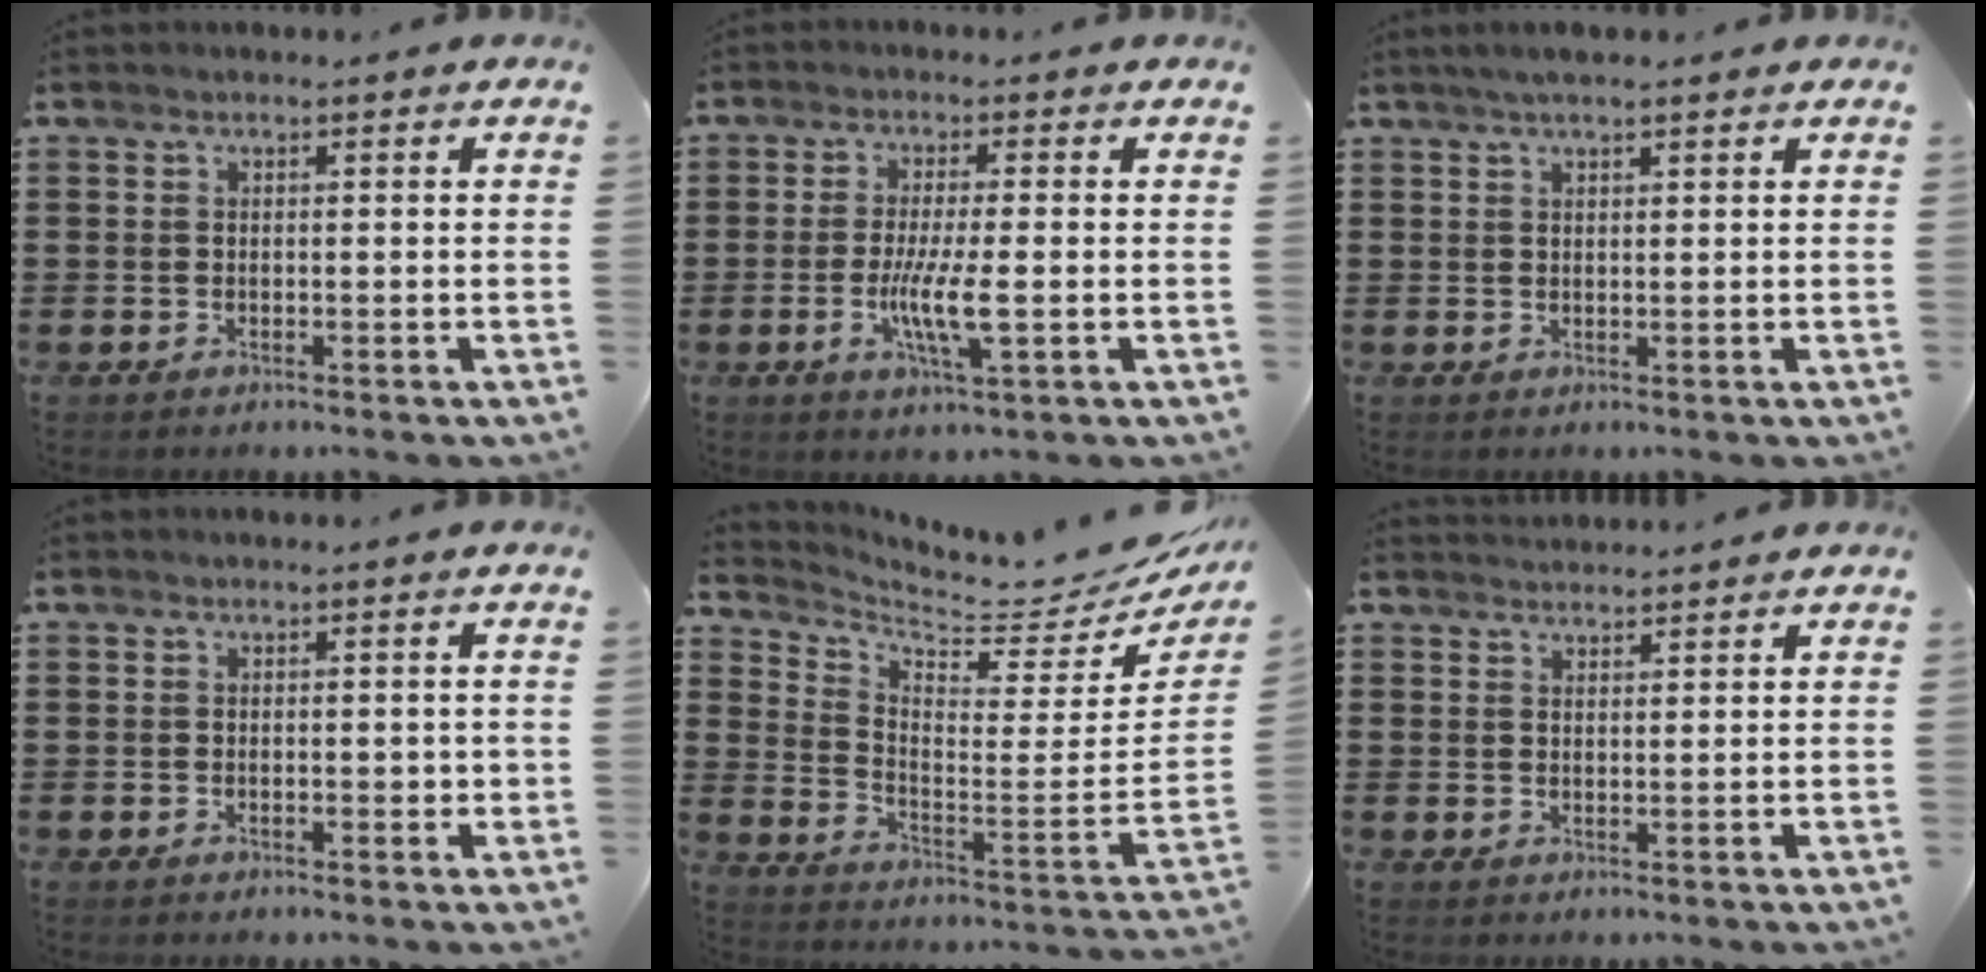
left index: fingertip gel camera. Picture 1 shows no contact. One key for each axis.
{"total": 6.3, "fx": -1.1, "fy": 0.8, "fz": 6.2, "tx": -0.119, "ty": -0.011, "tz": -0.023}
{"total": 2.2, "fx": 1.6, "fy": 0.4, "fz": 1.4, "tx": -0.029, "ty": 0.005, "tz": 0.029}
{"total": 1.2, "fx": -0.1, "fy": 0.4, "fz": 1.1, "tx": -0.021, "ty": 0.001, "tz": -0.003}
{"total": 6.2, "fx": 5.9, "fy": 0.9, "fz": 1.6, "tx": -0.049, "ty": -0.062, "tz": 0.095}
{"total": 1.9, "fx": 1.9, "fy": 0.1, "fz": -0.2, "tx": 0.000, "ty": -0.003, "tz": 0.037}